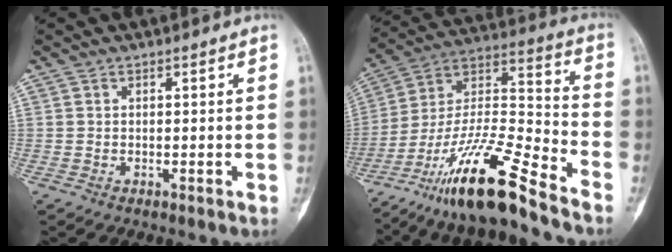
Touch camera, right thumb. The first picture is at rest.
{"total": 19.8, "force": [-14.5, 2.4, 13.3], "torque": [-0.268, 0.070, -0.268]}